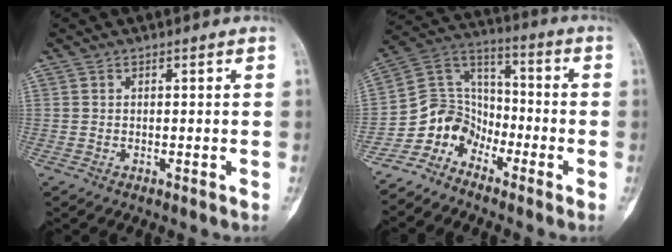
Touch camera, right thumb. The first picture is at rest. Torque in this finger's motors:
{"motor_torque": [1.75, 2.00, 0.24, -0.83, 0.04]}